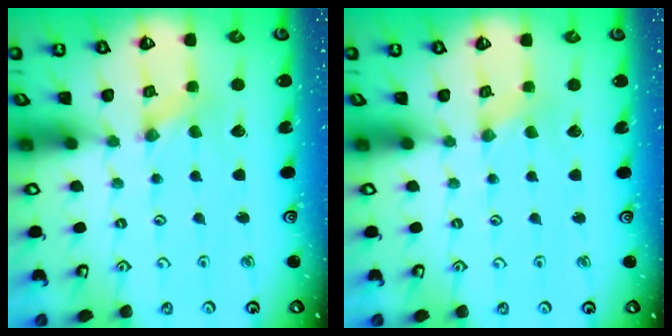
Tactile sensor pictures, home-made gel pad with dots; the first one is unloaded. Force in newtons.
{"total": 0.0}